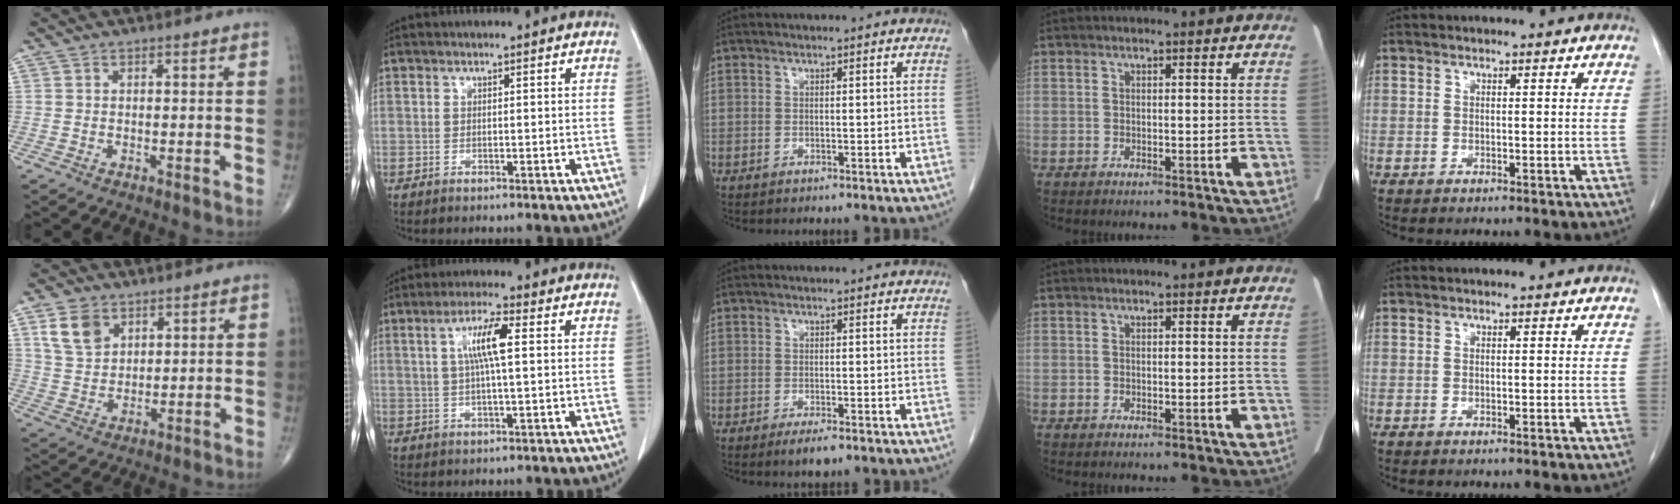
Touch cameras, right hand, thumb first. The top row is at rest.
{"thumb": {"total": 7.3, "force": [3.6, 5.0, 3.8], "torque": [-0.056, -0.014, 0.075]}, "index": {"total": 7.0, "force": [1.5, 1.0, 6.7], "torque": [-0.128, 0.009, 0.028]}, "middle": {"total": 2.6, "force": [-1.7, 0.6, 1.8], "torque": [-0.031, -0.003, -0.025]}}